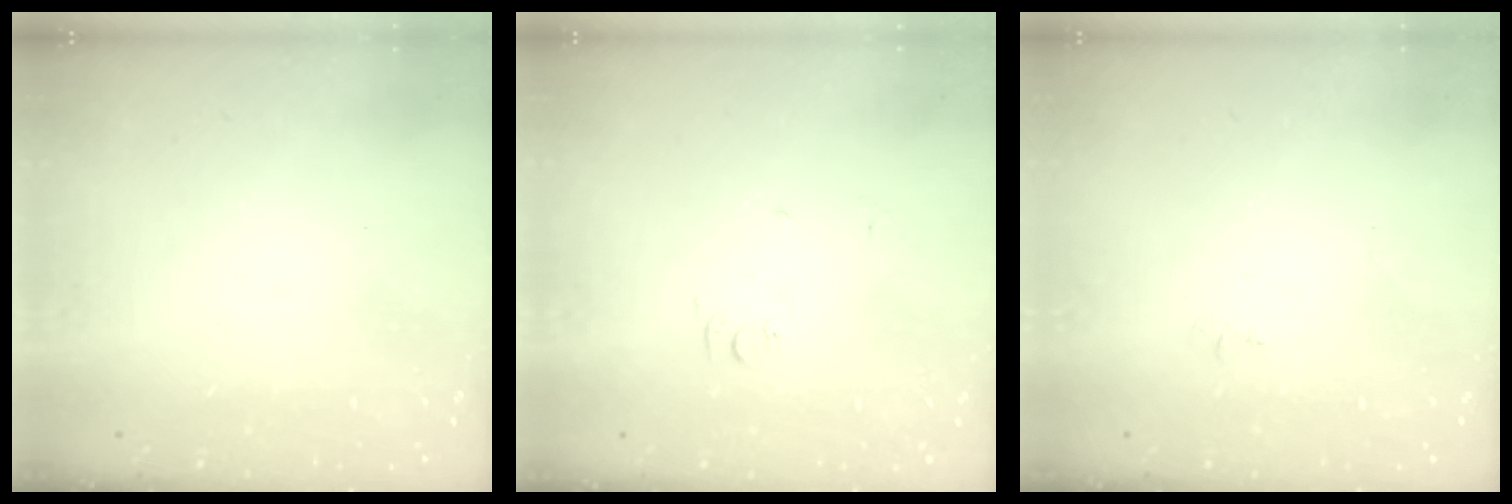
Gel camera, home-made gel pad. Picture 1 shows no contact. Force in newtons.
{"total": 5.7, "press": 5.7, "slide": 0.6}
{"total": 6.1, "press": 6.1, "slide": 0.7}